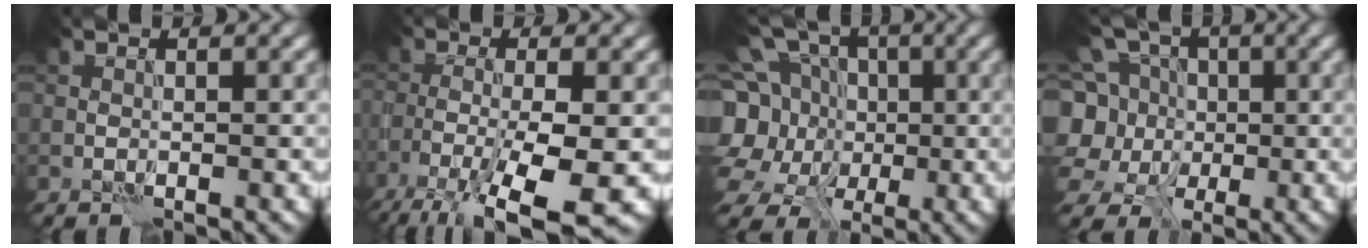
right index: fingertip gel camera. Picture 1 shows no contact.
{"total": 9.6, "force": [-5.5, 2.3, 7.5], "torque": [-0.138, -0.016, -0.100]}
{"total": 14.4, "force": [0.6, 12.8, 6.5], "torque": [-0.180, 0.021, -0.012]}
{"total": 9.2, "force": [1.8, 7.8, 4.4], "torque": [-0.108, 0.024, -0.003]}